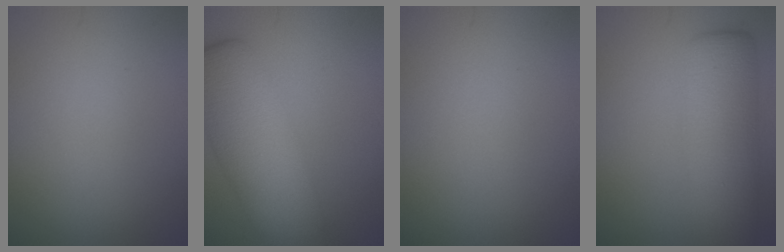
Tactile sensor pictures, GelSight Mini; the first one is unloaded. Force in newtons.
{"total": 9.9, "press": 9.9, "slide": 0.5}
{"total": 0.0}
{"total": 7.8, "press": 7.8, "slide": 0.1}